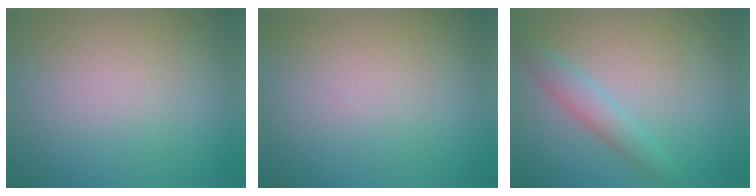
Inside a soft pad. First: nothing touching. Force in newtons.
{"total": 0.0}
{"total": 2.6, "press": 2.6, "slide": 0.1}